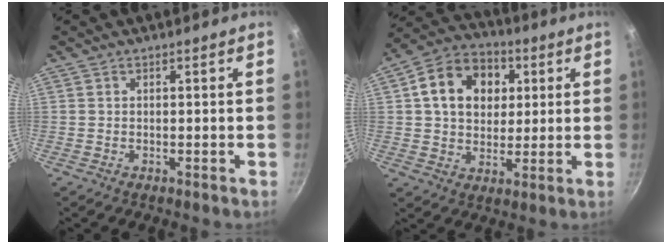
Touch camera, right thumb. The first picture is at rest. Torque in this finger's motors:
{"motor_torque": [-0.83, 1.12, 0.02, 0.16, 0.09]}